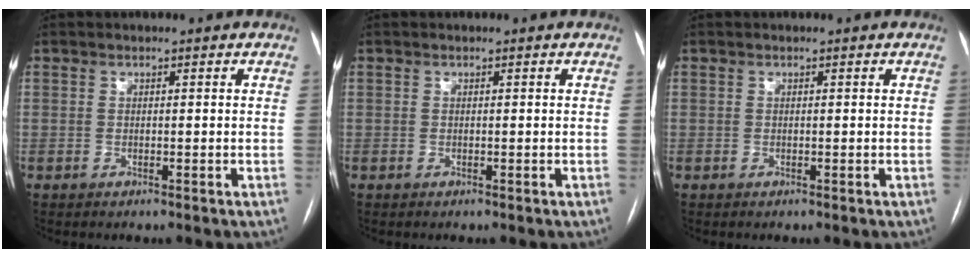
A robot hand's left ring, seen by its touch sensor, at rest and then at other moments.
{"total": 0.0}
{"total": 0.0}